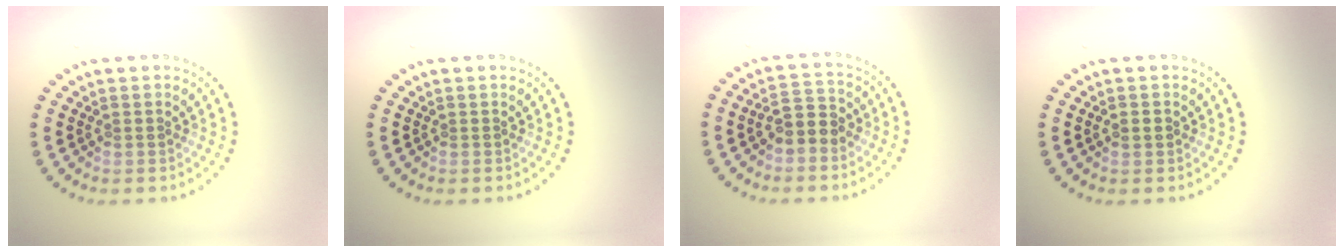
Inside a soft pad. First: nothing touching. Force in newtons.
{"total": 0.0}
{"total": 2.7, "press": 2.5, "slide": 0.8}
{"total": 1.3, "press": 1.3, "slide": 0.3}